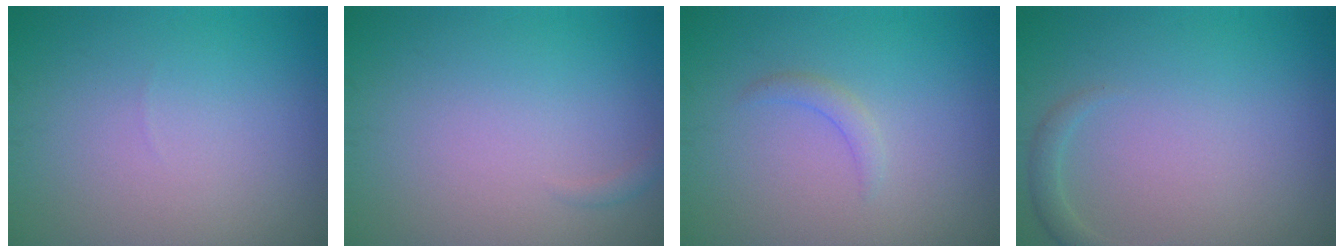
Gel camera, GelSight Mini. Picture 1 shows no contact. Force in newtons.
{"total": 0.5, "press": 0.5, "slide": 0.0}
{"total": 1.2, "press": 1.2, "slide": 0.2}
{"total": 1.2, "press": 1.1, "slide": 0.1}